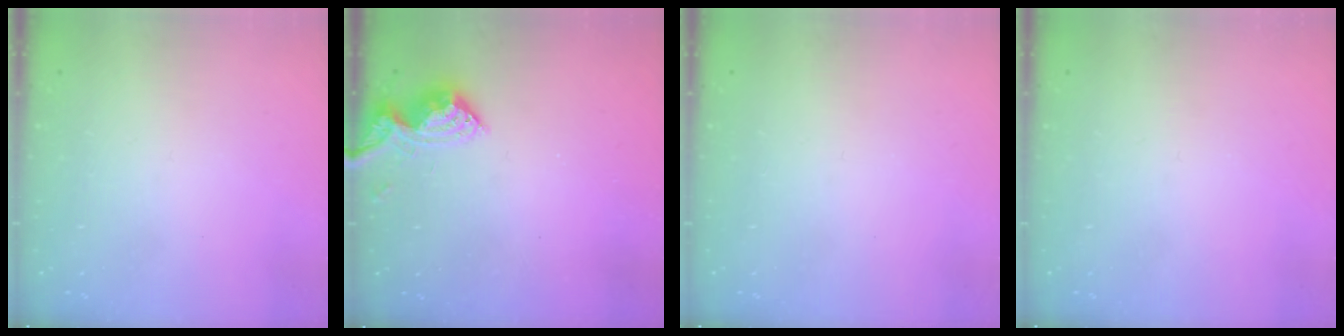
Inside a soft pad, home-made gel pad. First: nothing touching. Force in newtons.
{"total": 9.2, "press": 9.2, "slide": 0.6}
{"total": 0.0}
{"total": 0.0}